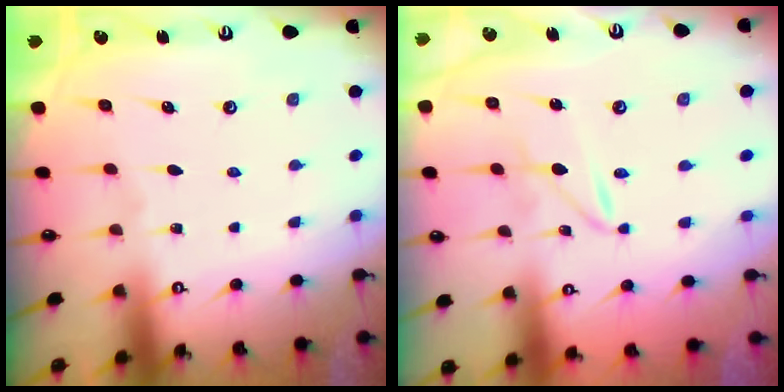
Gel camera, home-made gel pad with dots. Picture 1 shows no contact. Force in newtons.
{"total": 1.9, "press": 1.9, "slide": 0.2}